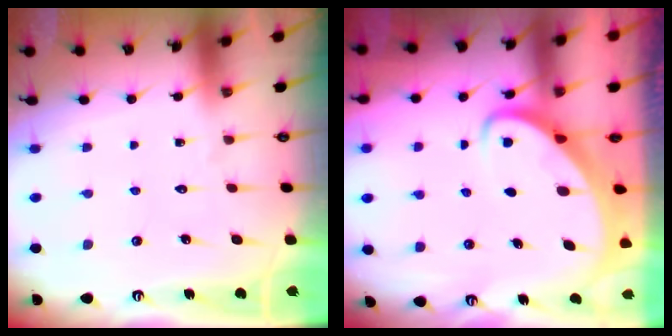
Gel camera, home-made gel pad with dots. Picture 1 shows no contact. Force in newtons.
{"total": 3.4, "press": 3.4, "slide": 0.4}